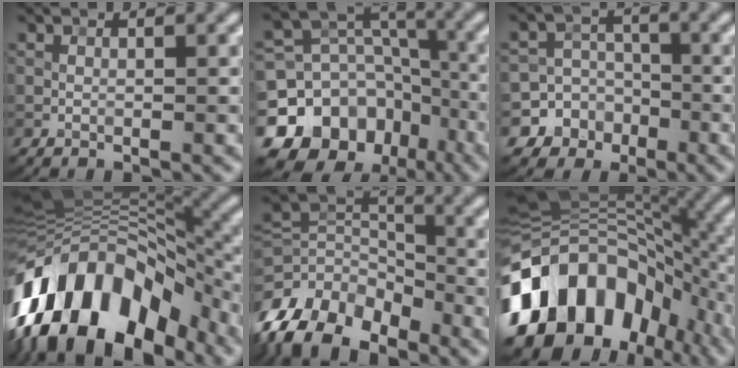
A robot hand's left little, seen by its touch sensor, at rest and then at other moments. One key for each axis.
{"total": 13.9, "fx": -7.3, "fy": 10.6, "fz": 5.2, "tx": -0.131, "ty": 0.008, "tz": -0.123}
{"total": 9.8, "fx": -4.6, "fy": 8.6, "fz": 0.5, "tx": -0.020, "ty": -0.008, "tz": -0.090}
{"total": 16.0, "fx": -6.9, "fy": 9.2, "fz": 11.1, "tx": -0.198, "ty": 0.037, "tz": -0.134}
{"total": 11.7, "fx": -7.2, "fy": 7.1, "fz": 5.9, "tx": -0.146, "ty": 0.004, "tz": -0.139}
{"total": 16.5, "fx": -5.6, "fy": 11.3, "fz": 10.6, "tx": -0.196, "ty": 0.004, "tz": -0.106}